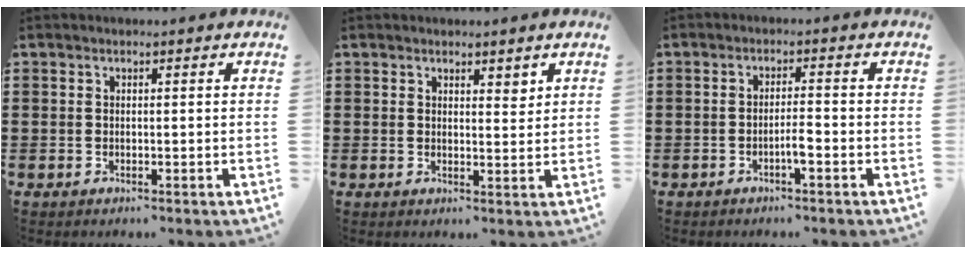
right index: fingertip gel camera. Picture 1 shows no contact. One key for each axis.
{"total": 2.2, "fx": 1.8, "fy": 1.0, "fz": 0.7, "tx": -0.009, "ty": 0.003, "tz": 0.033}
{"total": 2.8, "fx": -1.3, "fy": 0.3, "fz": 2.4, "tx": -0.051, "ty": 0.000, "tz": -0.026}